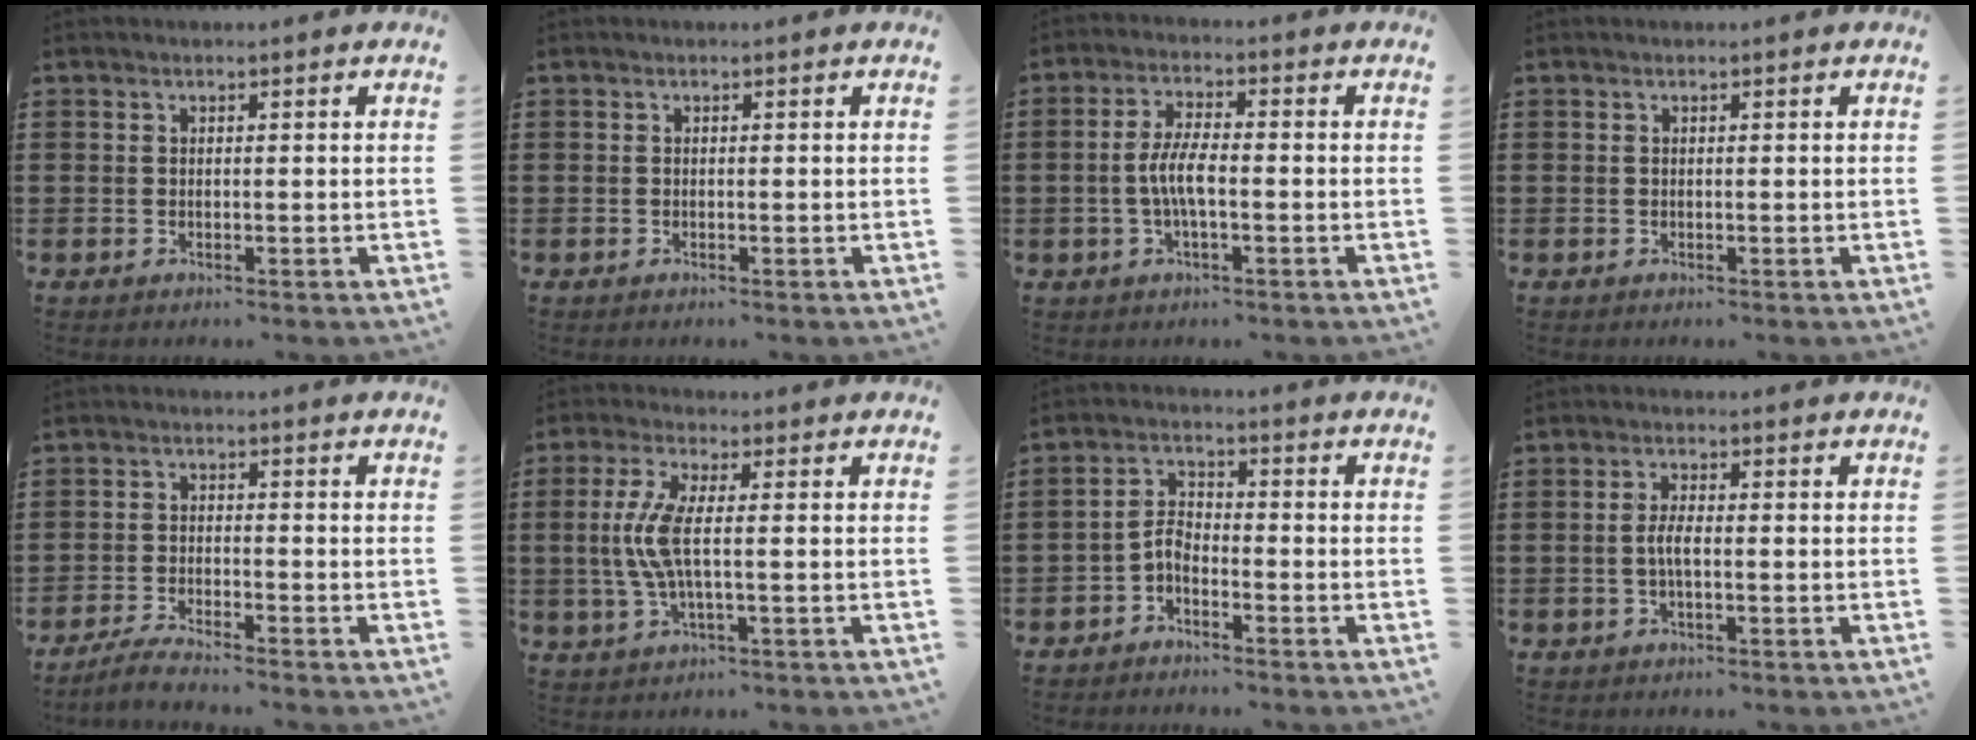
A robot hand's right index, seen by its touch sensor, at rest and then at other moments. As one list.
[{"total": 0.0}, {"total": 5.2, "force": [-1.0, 1.4, 4.8], "torque": [-0.106, -0.001, -0.027]}, {"total": 0.0}, {"total": 3.0, "force": [-2.9, -0.1, 1.0], "torque": [-0.026, 0.001, -0.059]}, {"total": 6.6, "force": [-0.2, 1.4, 6.4], "torque": [-0.153, -0.013, -0.016]}, {"total": 3.4, "force": [-2.4, 1.4, 1.9], "torque": [-0.052, 0.003, -0.053]}, {"total": 2.9, "force": [-0.5, 0.7, 2.7], "torque": [-0.064, -0.005, -0.015]}]